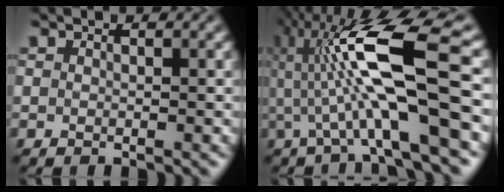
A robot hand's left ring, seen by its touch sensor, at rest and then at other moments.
{"total": 11.8, "force": [1.0, 2.7, 11.4], "torque": [-0.202, 0.012, 0.016]}